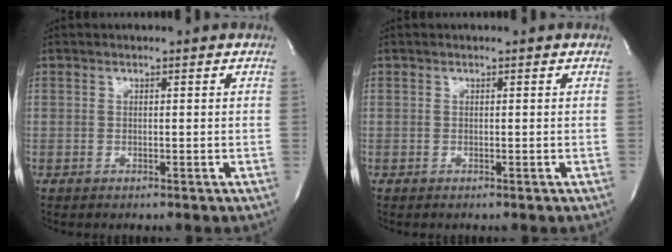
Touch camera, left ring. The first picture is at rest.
{"total": 0.0}